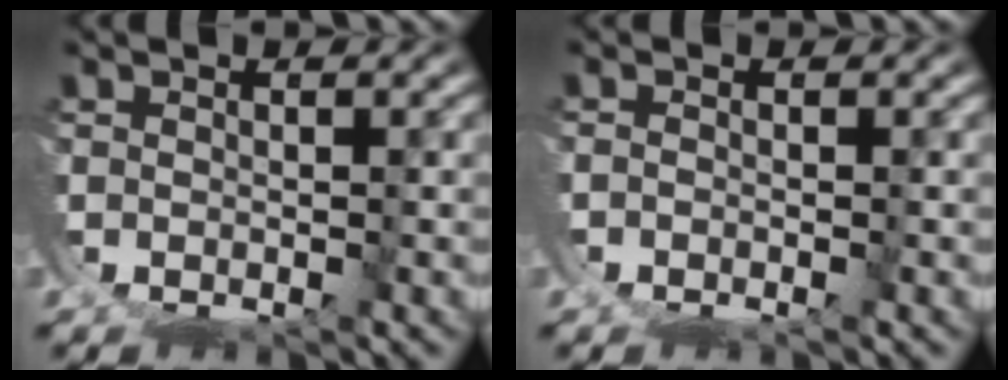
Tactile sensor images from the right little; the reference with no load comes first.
{"total": 1.6, "force": [-0.7, 1.4, 0.5], "torque": [-0.017, -0.004, -0.021]}